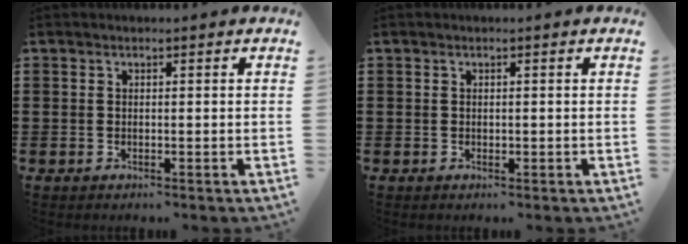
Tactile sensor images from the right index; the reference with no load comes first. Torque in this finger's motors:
{"motor_torque": [0.00, 0.00, 0.00, 0.00]}